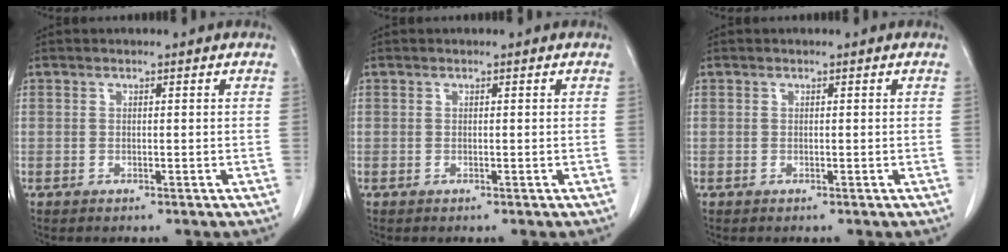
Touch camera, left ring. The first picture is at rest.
{"total": 0.0}
{"total": 0.0}